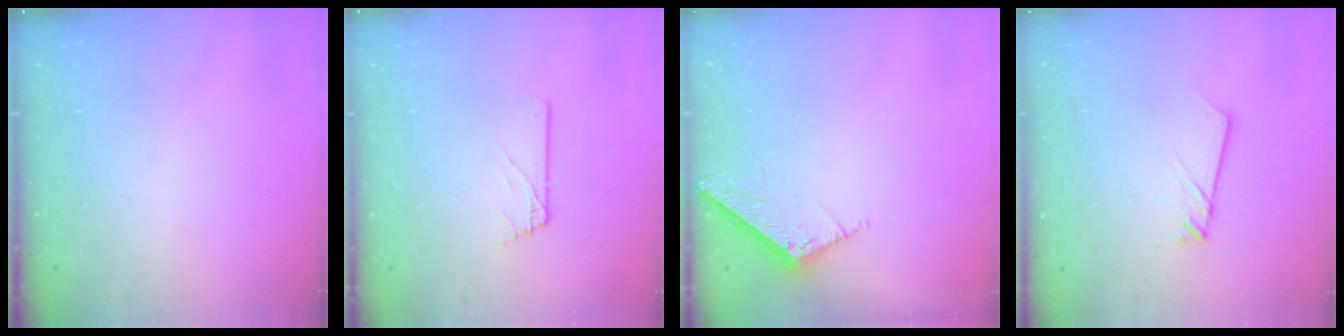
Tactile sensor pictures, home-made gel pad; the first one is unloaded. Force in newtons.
{"total": 1.5, "press": 1.5, "slide": 0.1}
{"total": 5.4, "press": 5.4, "slide": 0.1}
{"total": 1.9, "press": 1.9, "slide": 0.2}